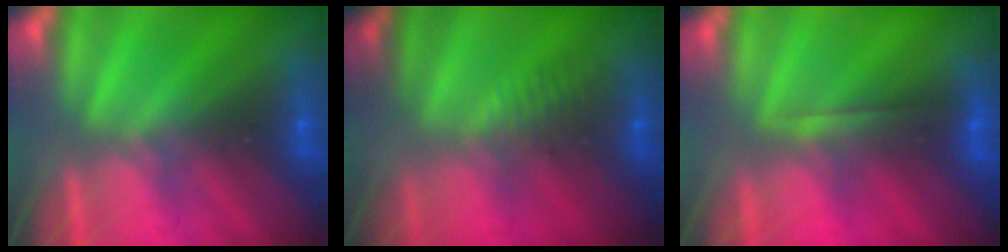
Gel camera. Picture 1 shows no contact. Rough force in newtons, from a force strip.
{"total": 2.8}
{"total": 1.7}